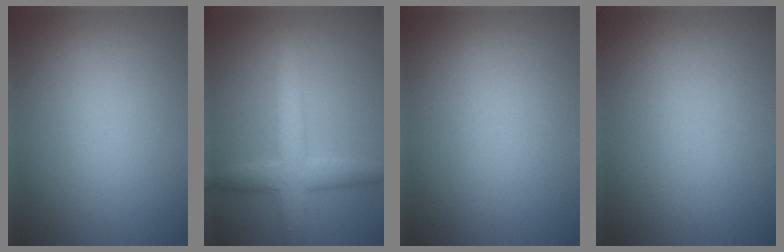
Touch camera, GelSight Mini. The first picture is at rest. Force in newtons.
{"total": 4.9, "press": 4.9, "slide": 0.1}
{"total": 0.0}
{"total": 0.0}